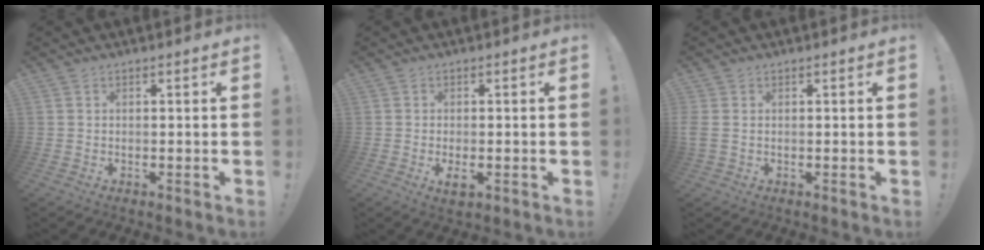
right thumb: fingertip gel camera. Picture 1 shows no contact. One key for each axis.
{"total": 3.0, "fx": -1.0, "fy": 1.2, "fz": 2.6, "tx": -0.037, "ty": -0.002, "tz": -0.017}
{"total": 2.1, "fx": 0.2, "fy": 1.4, "fz": 1.6, "tx": -0.030, "ty": 0.006, "tz": 0.006}